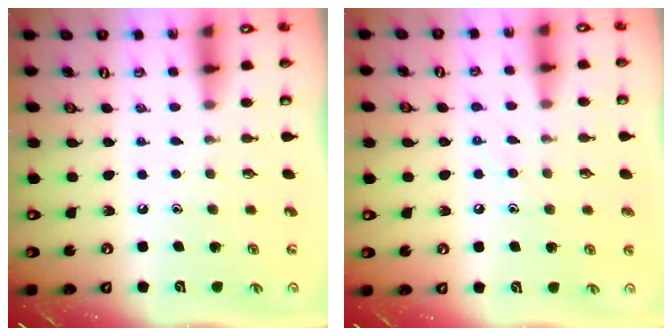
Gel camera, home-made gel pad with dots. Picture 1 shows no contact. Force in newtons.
{"total": 6.4, "press": 6.4, "slide": 0.3}